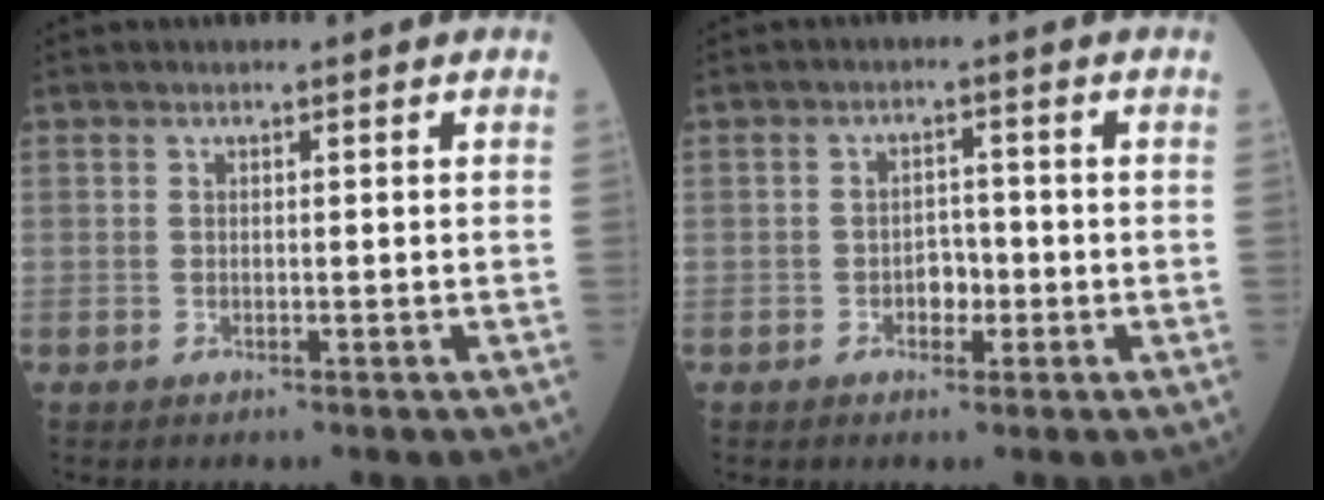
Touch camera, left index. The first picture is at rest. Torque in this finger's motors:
{"motor_torque": [-0.04, 0.12, 0.01, 0.00]}